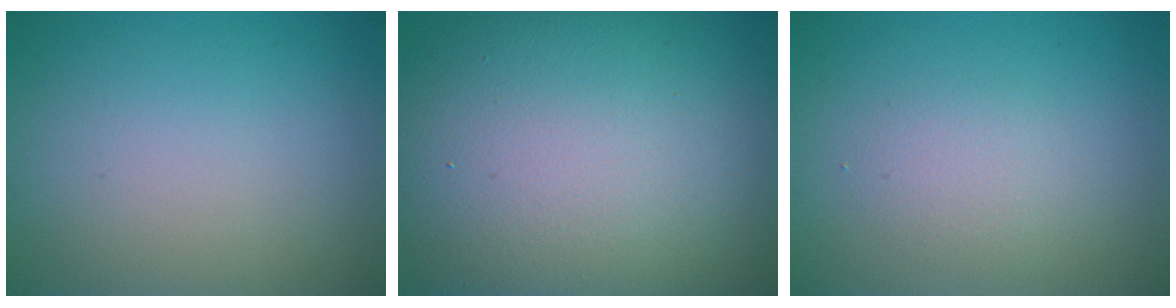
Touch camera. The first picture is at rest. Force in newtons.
{"total": 16.8, "press": 16.7, "slide": 0.9}
{"total": 1.7, "press": 1.7, "slide": 0.1}